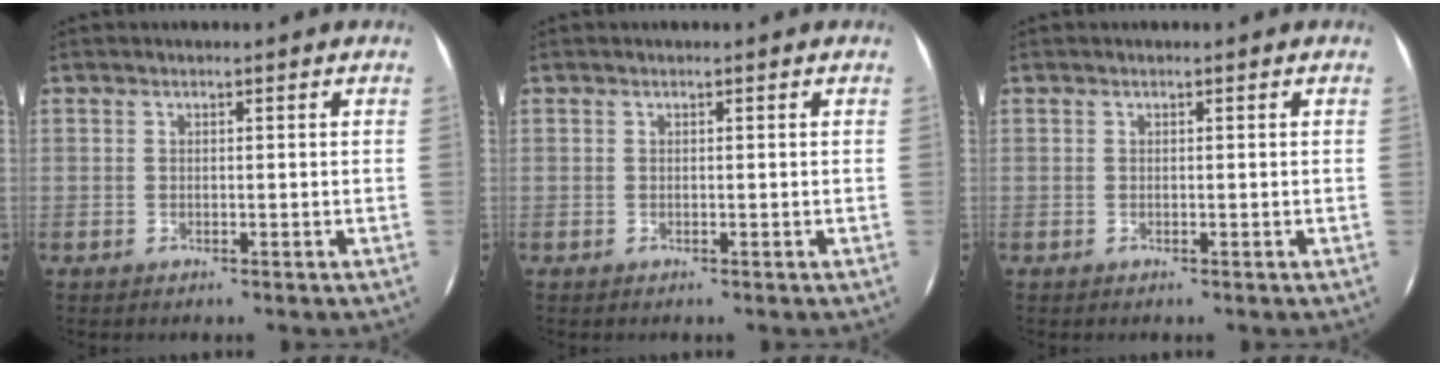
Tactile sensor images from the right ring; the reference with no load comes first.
{"total": 0.0}
{"total": 0.0}